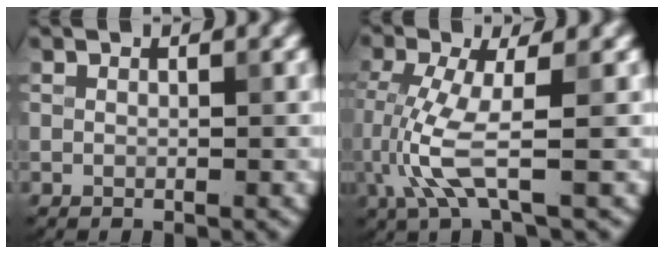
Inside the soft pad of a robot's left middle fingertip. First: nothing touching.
{"total": 4.9, "force": [-1.2, 1.0, 4.6], "torque": [-0.124, -0.007, -0.020]}